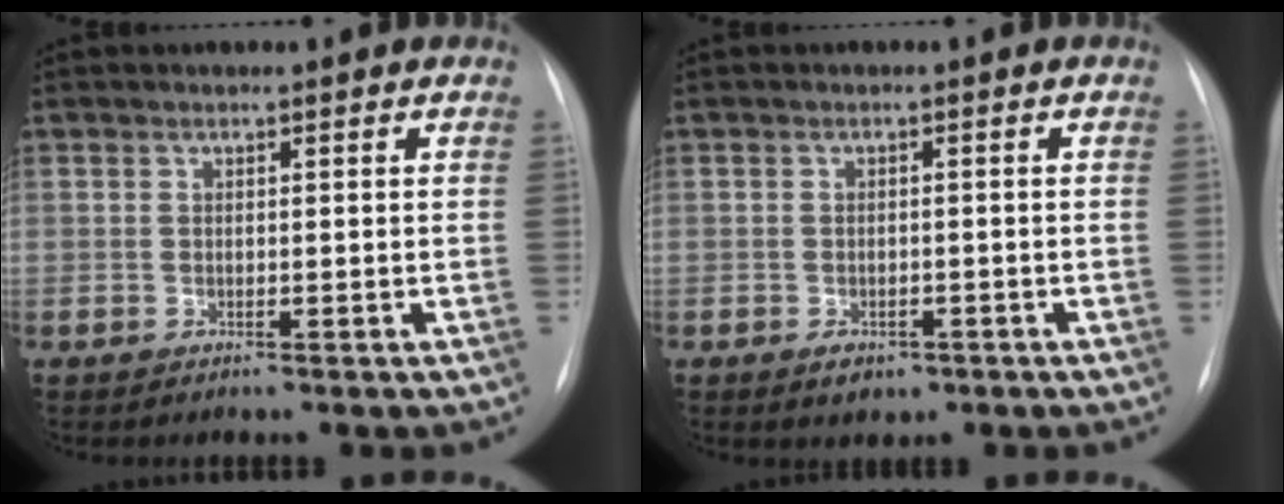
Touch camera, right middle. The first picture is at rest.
{"total": 2.6, "force": [-1.5, 1.6, 1.4], "torque": [-0.019, -0.001, -0.010]}